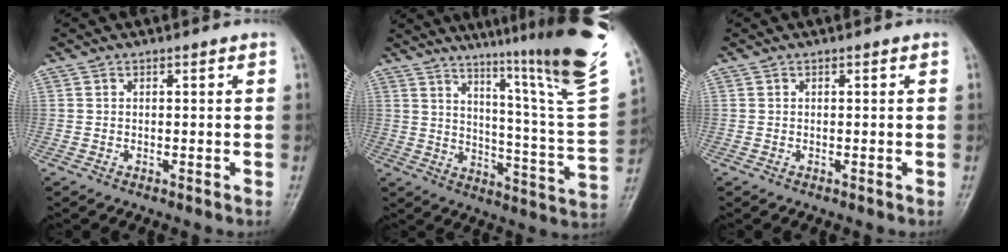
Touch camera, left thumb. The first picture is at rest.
{"total": 27.2, "force": [18.0, 1.7, 20.3], "torque": [-0.280, -0.107, 0.250]}
{"total": 0.0}